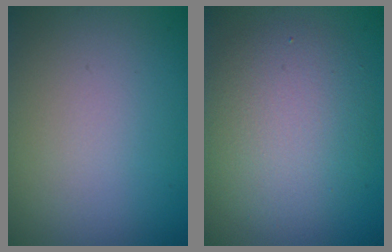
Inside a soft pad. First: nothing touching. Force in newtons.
{"total": 5.7, "press": 5.7, "slide": 0.4}